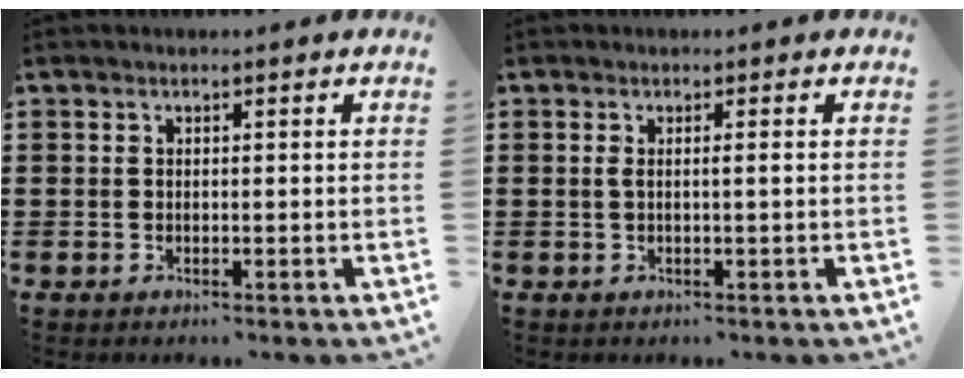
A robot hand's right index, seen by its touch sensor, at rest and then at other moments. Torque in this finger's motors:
{"motor_torque": [0.54, -0.32, 0.01, 0.06]}